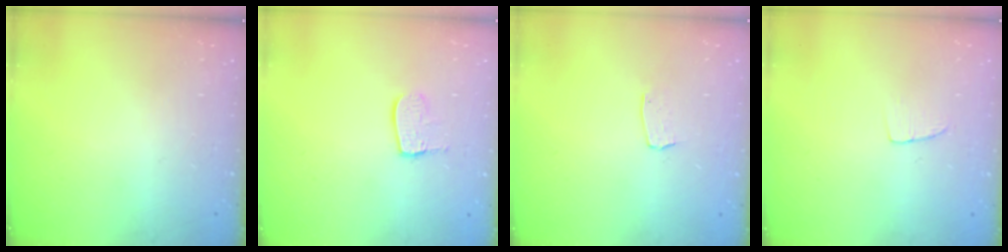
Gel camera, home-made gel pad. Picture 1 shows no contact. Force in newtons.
{"total": 8.2, "press": 8.2, "slide": 0.7}
{"total": 4.0, "press": 3.9, "slide": 0.2}
{"total": 3.3, "press": 3.3, "slide": 0.2}